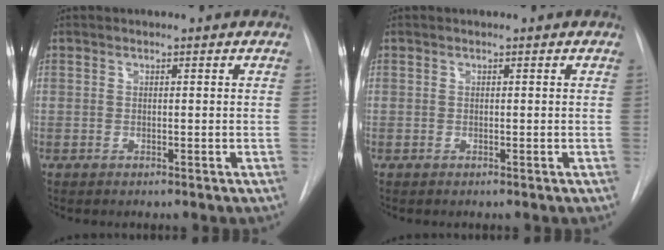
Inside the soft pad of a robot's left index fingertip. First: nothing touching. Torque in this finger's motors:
{"motor_torque": [0.00, 0.00, 0.00, 0.00]}